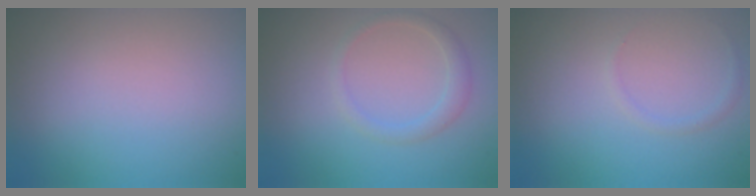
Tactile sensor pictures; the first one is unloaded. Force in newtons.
{"total": 1.5, "press": 1.5, "slide": 0.1}
{"total": 0.6, "press": 0.6, "slide": 0.0}